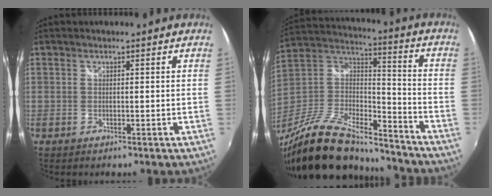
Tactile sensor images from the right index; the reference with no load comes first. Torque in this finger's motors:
{"motor_torque": [1.34, -0.80, 0.28, 0.15]}